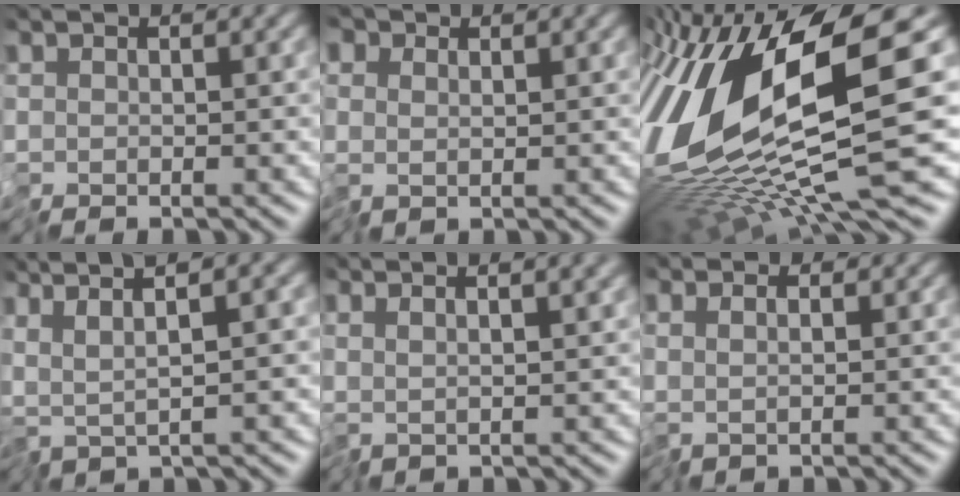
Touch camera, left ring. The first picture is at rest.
{"total": 1.7, "force": [1.0, 1.3, 0.5], "torque": [-0.015, 0.007, 0.015]}
{"total": 14.8, "force": [0.3, 3.6, 14.3], "torque": [-0.300, 0.004, 0.013]}
{"total": 6.0, "force": [3.2, 0.7, 5.0], "torque": [-0.095, 0.021, 0.053]}
{"total": 5.0, "force": [3.4, 1.0, 3.6], "torque": [-0.048, 0.028, 0.046]}
{"total": 1.2, "force": [1.0, 0.3, 0.6], "torque": [-0.014, 0.004, 0.018]}